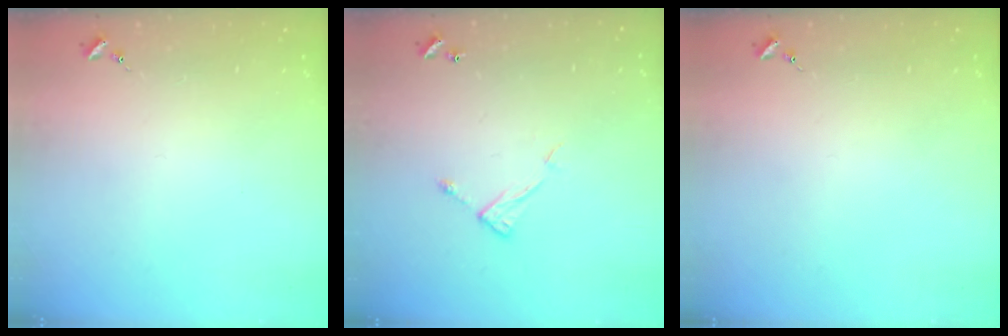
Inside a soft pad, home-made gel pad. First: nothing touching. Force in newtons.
{"total": 6.5, "press": 6.5, "slide": 0.3}
{"total": 0.0}